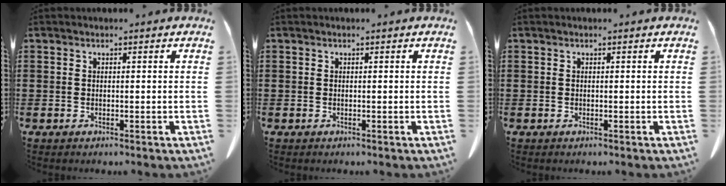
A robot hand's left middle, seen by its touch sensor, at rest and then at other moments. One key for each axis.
{"total": 0.0}
{"total": 0.0}